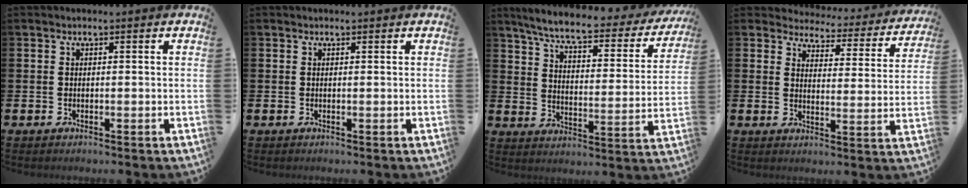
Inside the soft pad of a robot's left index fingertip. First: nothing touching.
{"total": 0.0}
{"total": 6.4, "force": [5.6, 0.9, 3.1], "torque": [-0.088, -0.038, 0.087]}
{"total": 4.2, "force": [4.0, 1.2, 0.3], "torque": [-0.018, -0.044, 0.060]}